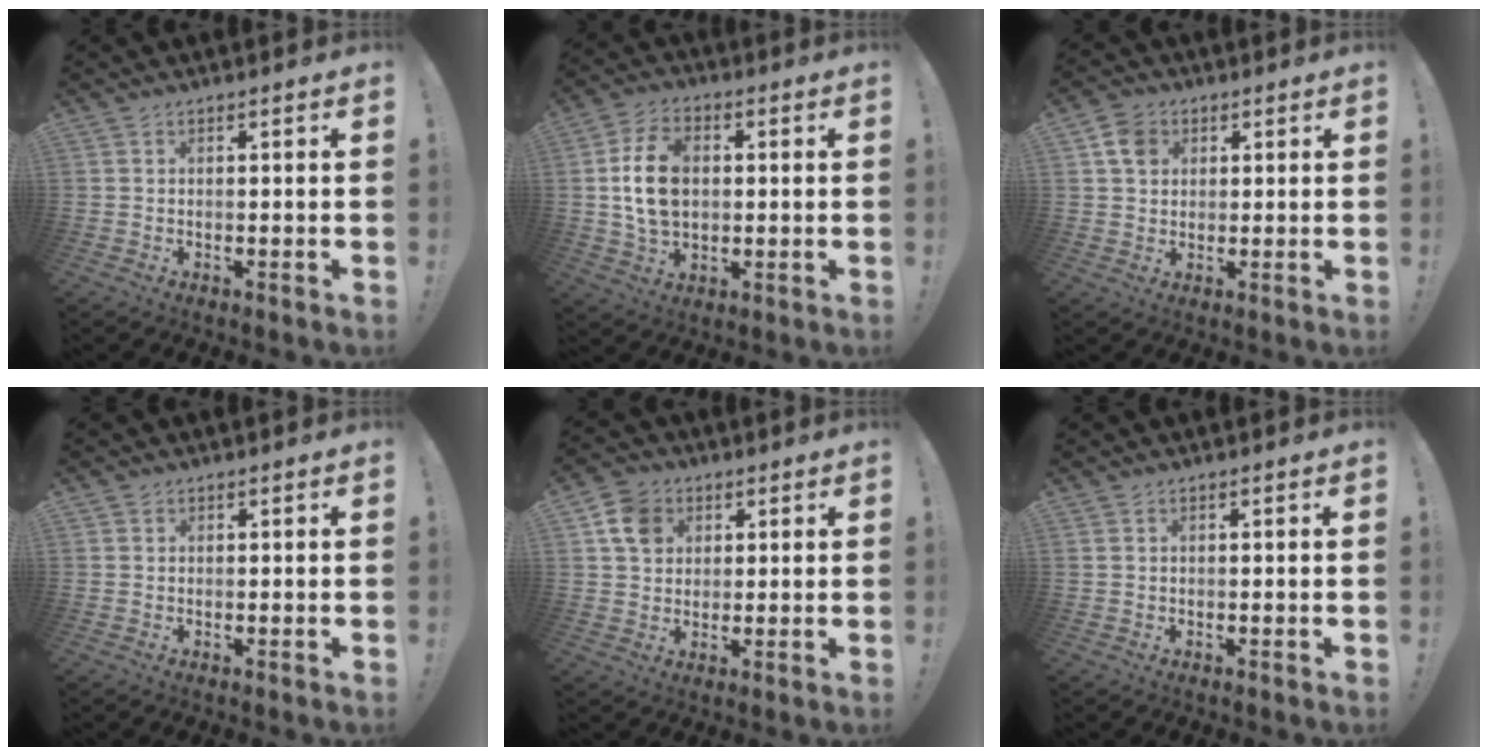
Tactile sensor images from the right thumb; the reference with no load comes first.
{"total": 13.1, "force": [1.0, 9.3, 9.2], "torque": [-0.156, 0.004, 0.019]}
{"total": 6.6, "force": [2.7, 5.2, 3.1], "torque": [-0.052, 0.001, 0.055]}
{"total": 0.7, "force": [0.4, 0.5, -0.1], "torque": [0.005, -0.001, 0.007]}
{"total": 9.1, "force": [3.6, 7.3, 4.1], "torque": [-0.059, -0.005, 0.073]}
{"total": 0.0}